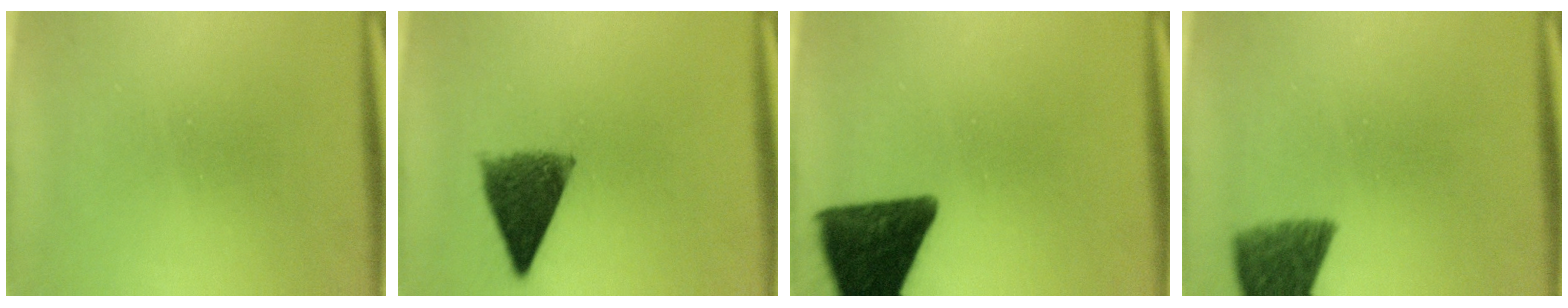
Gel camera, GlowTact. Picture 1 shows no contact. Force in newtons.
{"total": 8.5}
{"total": 13.4}
{"total": 7.4}